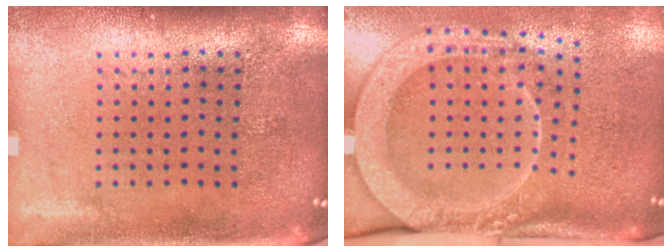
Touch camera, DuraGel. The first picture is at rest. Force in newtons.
{"total": 2.8, "press": 2.1, "slide": 1.9}